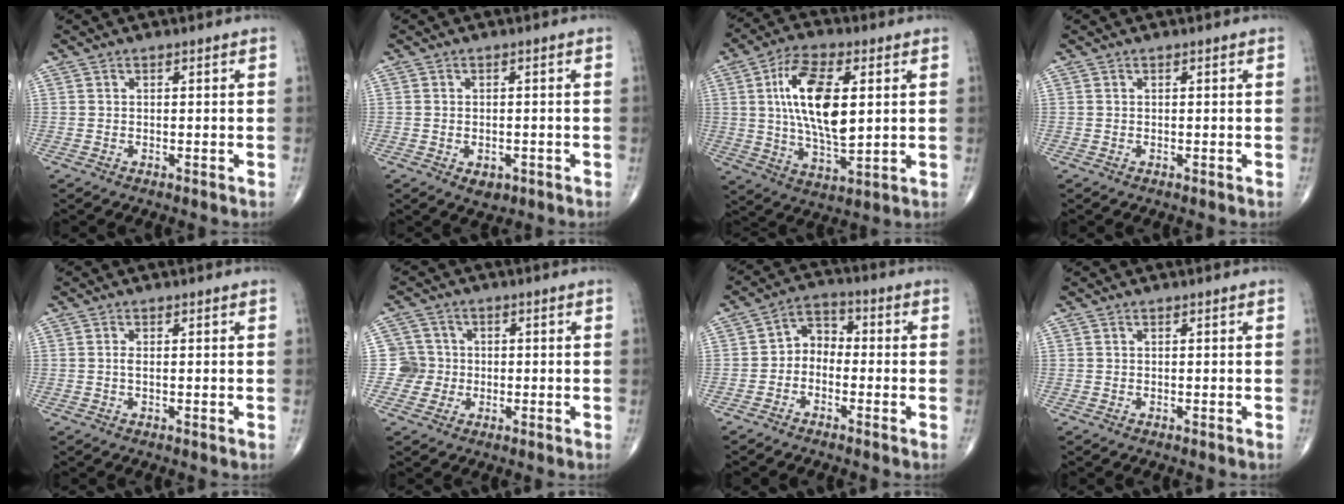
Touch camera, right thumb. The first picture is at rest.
{"total": 3.0, "force": [-1.2, 1.9, 1.9], "torque": [-0.021, 0.002, -0.008]}
{"total": 15.9, "force": [3.0, 6.9, 14.0], "torque": [-0.248, -0.012, 0.055]}
{"total": 0.0}
{"total": 1.0, "force": [0.0, 0.2, 1.0], "torque": [-0.022, -0.004, -0.002]}
{"total": 4.7, "force": [-0.6, 4.6, -0.3], "torque": [0.038, 0.014, -0.019]}
{"total": 5.1, "force": [-1.5, 4.0, 2.9], "torque": [-0.025, 0.030, -0.043]}
{"total": 0.0}